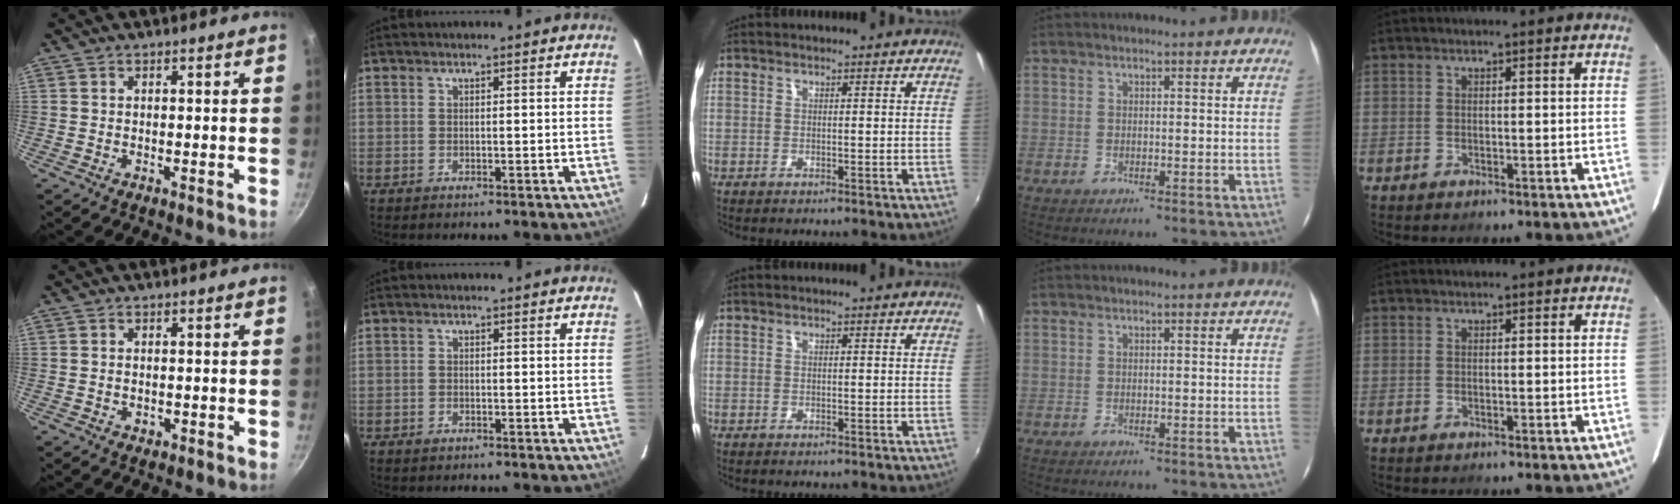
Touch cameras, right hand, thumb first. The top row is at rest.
{"thumb": {"total": 1.3, "force": [-0.2, 0.9, 0.9], "torque": [-0.013, 0.000, -0.003]}, "index": {"total": 0.9, "force": [-0.6, 0.6, 0.3], "torque": [-0.006, 0.001, -0.010]}}